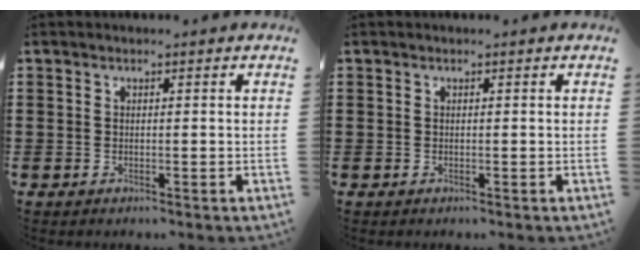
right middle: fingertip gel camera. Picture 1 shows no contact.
{"total": 0.0}